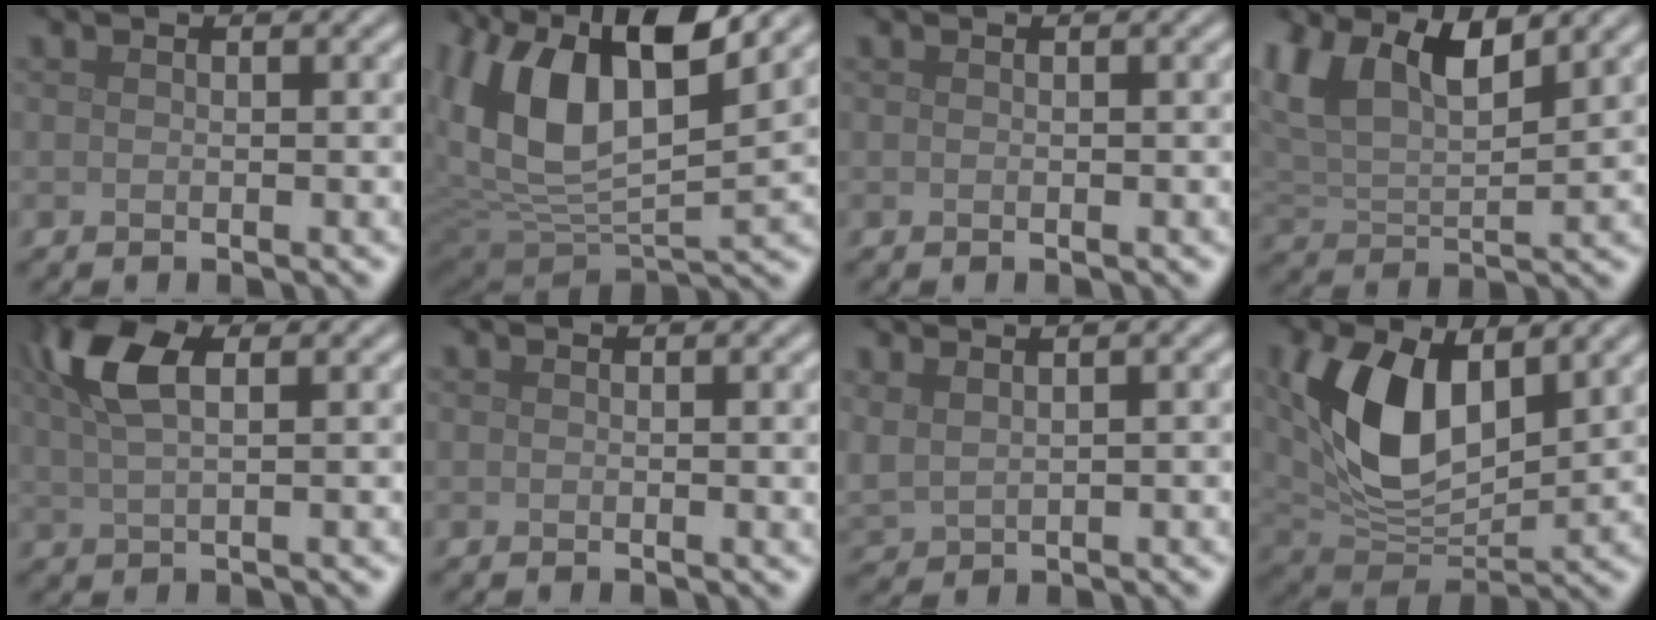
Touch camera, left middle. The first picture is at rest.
{"total": 13.4, "force": [4.6, 6.5, 10.8], "torque": [-0.223, 0.011, 0.079]}
{"total": 0.0}
{"total": 7.4, "force": [4.2, 3.3, 5.1], "torque": [-0.110, 0.008, 0.077]}
{"total": 5.5, "force": [2.4, 2.2, 4.5], "torque": [-0.096, 0.011, 0.043]}
{"total": 1.0, "force": [0.1, 0.2, 1.0], "torque": [-0.009, 0.001, 0.000]}
{"total": 2.5, "force": [1.6, 1.1, 1.6], "torque": [-0.047, 0.007, 0.042]}
{"total": 9.8, "force": [2.8, 5.4, 7.7], "torque": [-0.165, -0.008, 0.052]}